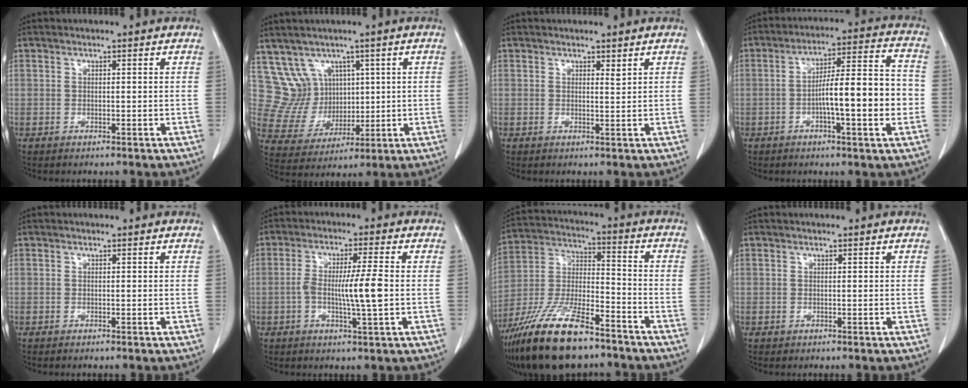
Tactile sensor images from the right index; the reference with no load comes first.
{"total": 8.1, "force": [4.5, 6.7, 1.0], "torque": [-0.029, 0.036, 0.104]}
{"total": 1.1, "force": [0.9, 0.2, 0.6], "torque": [-0.011, -0.008, 0.014]}
{"total": 12.9, "force": [-2.5, 1.6, 12.5], "torque": [-0.197, 0.022, -0.040]}
{"total": 0.0}
{"total": 6.9, "force": [-0.8, 0.1, 6.8], "torque": [-0.128, 0.001, -0.014]}
{"total": 17.3, "force": [-12.3, 4.5, 11.2], "torque": [-0.247, -0.022, -0.229]}
{"total": 0.0}